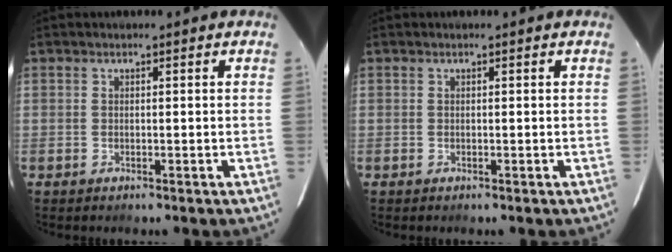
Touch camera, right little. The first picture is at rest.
{"total": 0.0}